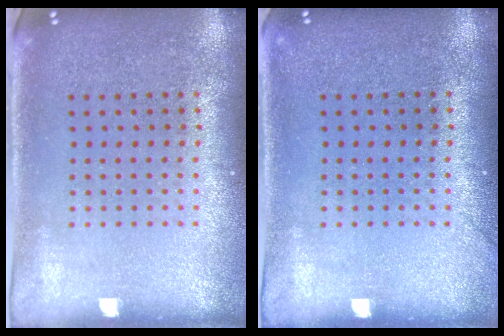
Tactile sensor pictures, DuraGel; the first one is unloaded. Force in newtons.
{"total": 0.5, "press": 0.5, "slide": 0.1}